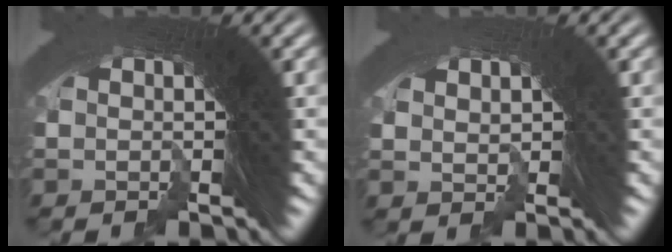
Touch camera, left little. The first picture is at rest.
{"total": 1.9, "force": [-1.4, 0.7, -1.1], "torque": [-0.001, -0.019, -0.012]}